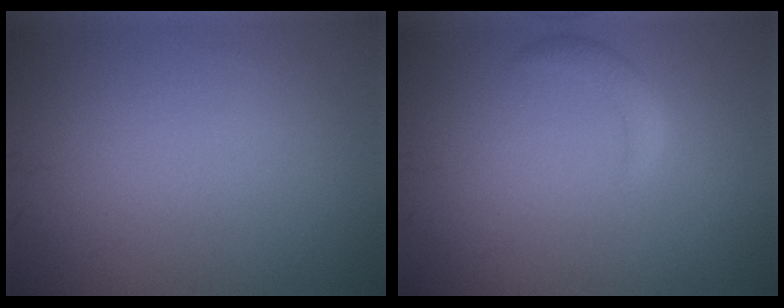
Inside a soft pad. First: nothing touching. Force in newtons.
{"total": 1.7, "press": 1.7, "slide": 0.1}